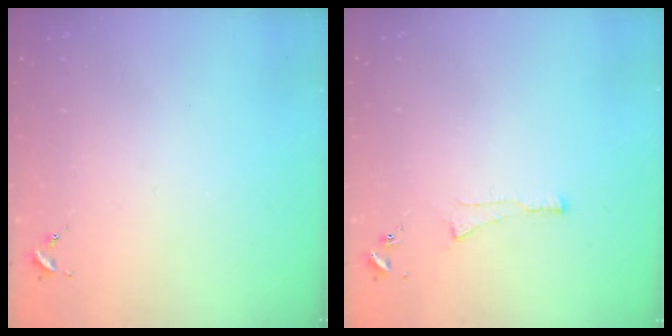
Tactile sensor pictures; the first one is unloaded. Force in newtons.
{"total": 5.2, "press": 5.2, "slide": 0.5}